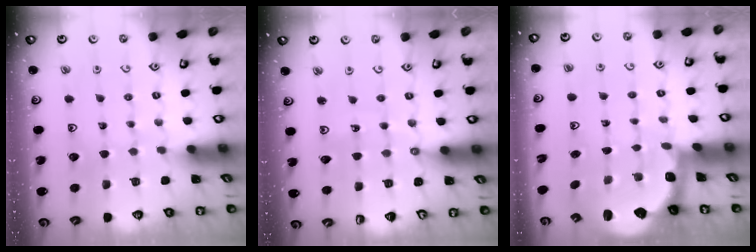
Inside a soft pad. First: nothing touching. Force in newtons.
{"total": 4.2, "press": 4.2, "slide": 0.4}
{"total": 2.8, "press": 1.7, "slide": 2.2}